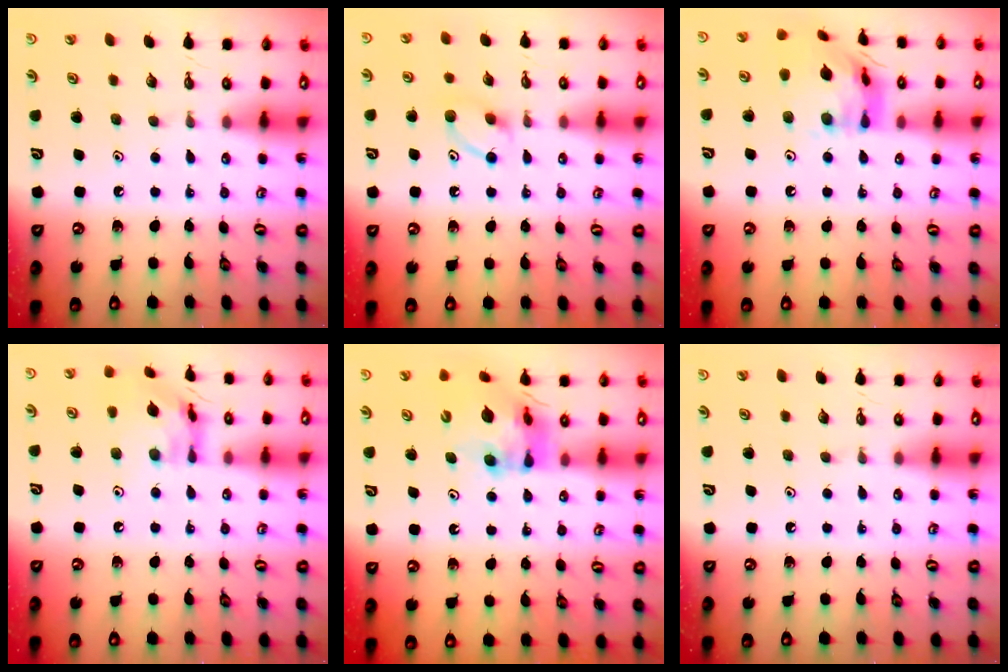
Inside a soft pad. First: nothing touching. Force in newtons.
{"total": 6.9, "press": 6.7, "slide": 1.4}
{"total": 17.3, "press": 17.2, "slide": 1.8}
{"total": 13.9, "press": 13.8, "slide": 1.2}
{"total": 13.6, "press": 13.6, "slide": 1.4}
{"total": 0.0}